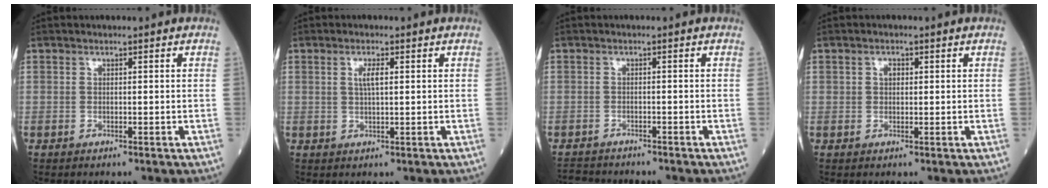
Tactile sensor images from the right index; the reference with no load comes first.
{"total": 2.4, "force": [0.7, 0.4, 2.2], "torque": [-0.045, 0.001, 0.012]}
{"total": 4.3, "force": [-4.2, 0.8, 0.7], "torque": [-0.011, -0.012, -0.067]}
{"total": 1.4, "force": [0.4, 1.0, 0.9], "torque": [-0.014, 0.003, 0.006]}